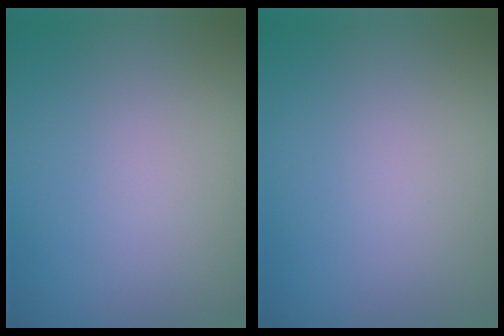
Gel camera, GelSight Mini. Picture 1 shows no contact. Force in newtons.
{"total": 0.0}